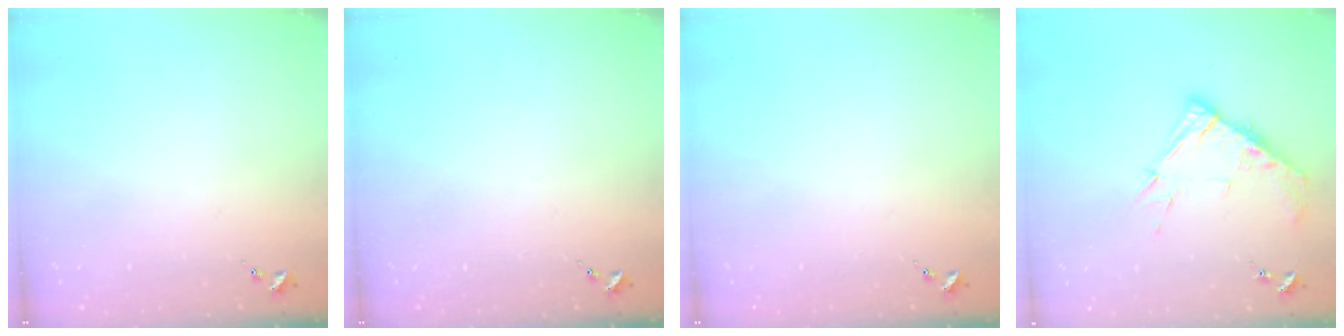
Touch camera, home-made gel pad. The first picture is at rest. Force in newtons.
{"total": 0.0}
{"total": 0.0}
{"total": 11.1, "press": 11.0, "slide": 1.1}